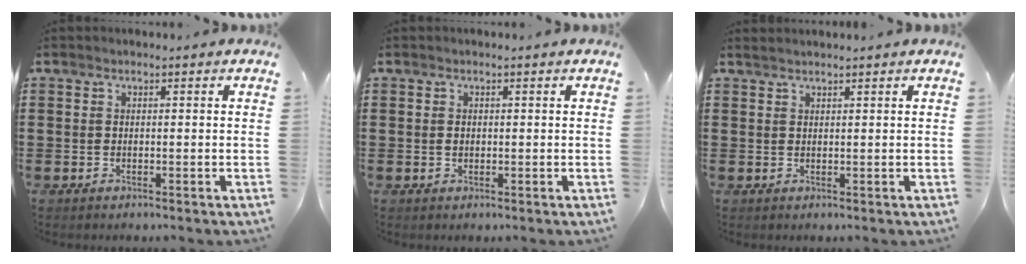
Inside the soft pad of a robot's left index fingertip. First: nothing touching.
{"total": 0.7, "force": [0.1, 0.5, 0.5], "torque": [-0.012, 0.002, 0.002]}
{"total": 0.9, "force": [0.8, -0.1, 0.2], "torque": [-0.005, -0.001, 0.017]}